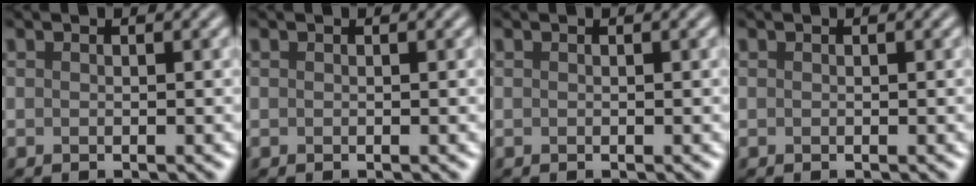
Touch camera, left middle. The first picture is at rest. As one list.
[{"total": 0.0}, {"total": 0.0}, {"total": 0.0}]